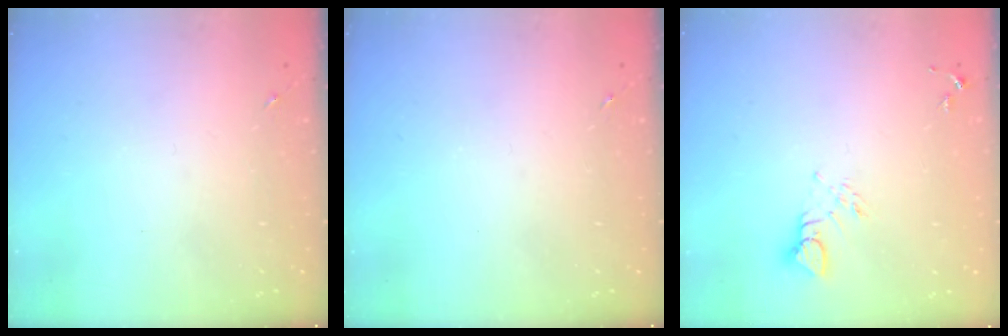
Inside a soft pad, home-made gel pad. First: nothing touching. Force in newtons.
{"total": 0.0}
{"total": 3.8, "press": 3.8, "slide": 0.3}